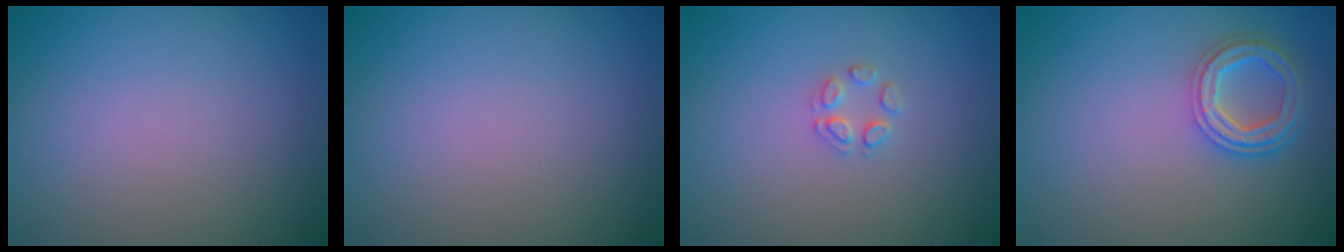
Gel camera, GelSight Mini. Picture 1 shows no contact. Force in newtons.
{"total": 0.0}
{"total": 1.5, "press": 1.5, "slide": 0.1}
{"total": 4.1, "press": 3.2, "slide": 2.5}